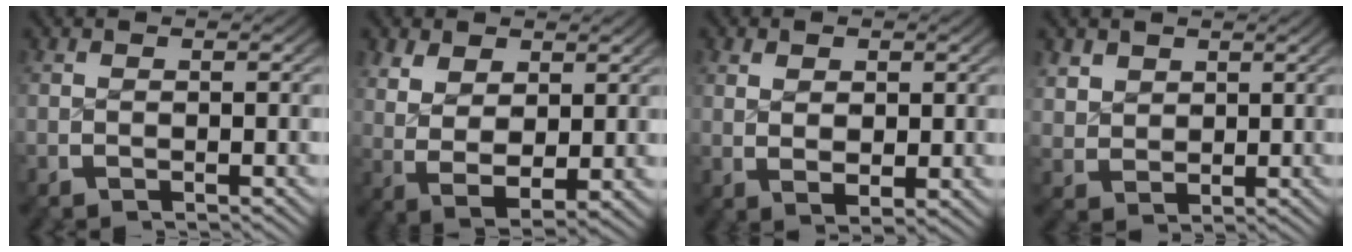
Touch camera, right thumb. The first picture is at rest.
{"total": 7.3, "force": [0.0, 5.0, 5.3], "torque": [-0.121, -0.044, 0.025]}
{"total": 2.5, "force": [0.7, 1.3, 2.0], "torque": [-0.035, -0.010, 0.025]}
{"total": 3.5, "force": [1.8, 2.6, 1.5], "torque": [-0.034, -0.016, 0.047]}